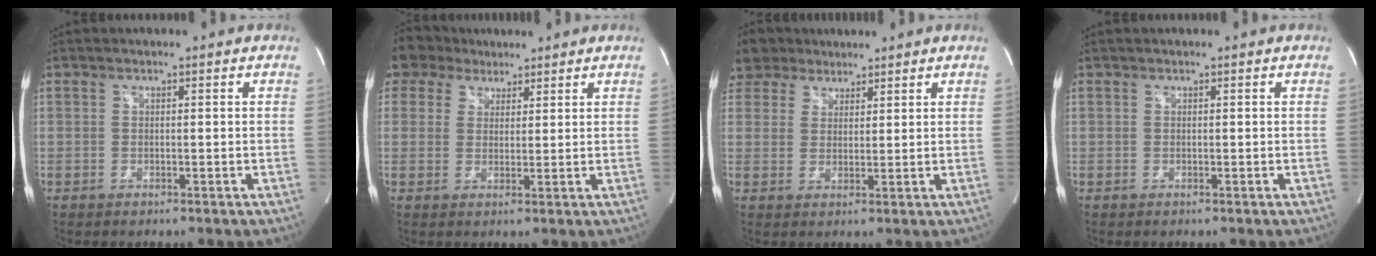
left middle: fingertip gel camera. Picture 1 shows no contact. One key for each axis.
{"total": 5.1, "fx": 4.0, "fy": 3.0, "fz": -0.7, "tx": 0.015, "ty": 0.016, "tz": 0.070}
{"total": 5.7, "fx": 4.7, "fy": 3.2, "fz": 0.2, "tx": -0.003, "ty": 0.019, "tz": 0.091}
{"total": 0.0}